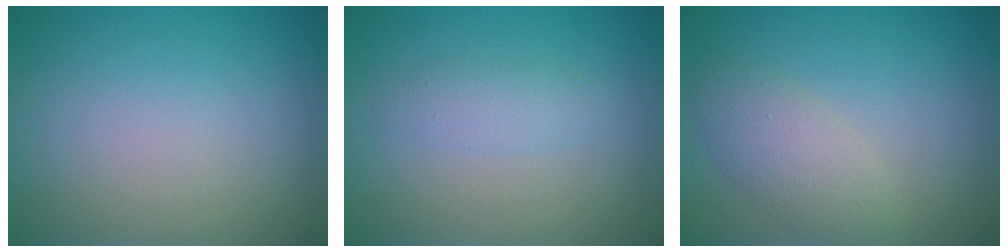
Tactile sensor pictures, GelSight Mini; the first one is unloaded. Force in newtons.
{"total": 1.6, "press": 1.6, "slide": 0.1}
{"total": 3.2, "press": 3.2, "slide": 0.3}